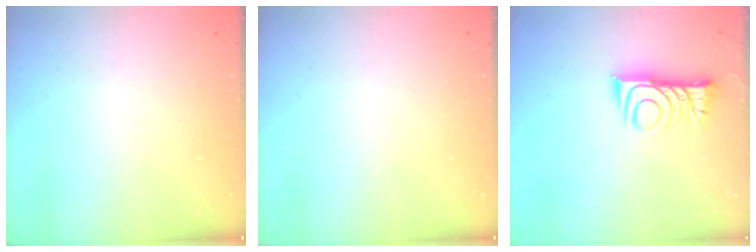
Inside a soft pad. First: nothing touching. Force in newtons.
{"total": 0.0}
{"total": 8.8, "press": 8.8, "slide": 0.1}